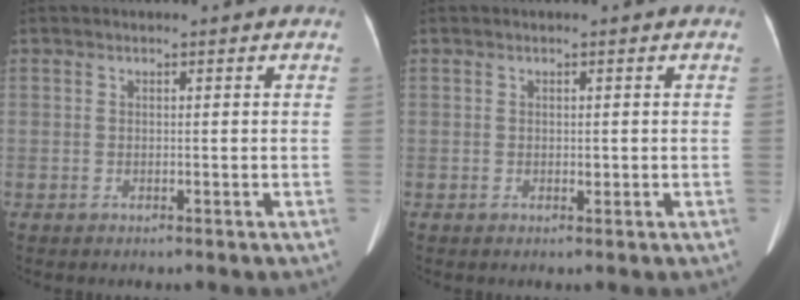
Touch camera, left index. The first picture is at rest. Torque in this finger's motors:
{"motor_torque": [-0.07, 0.16, -0.02, -0.01]}